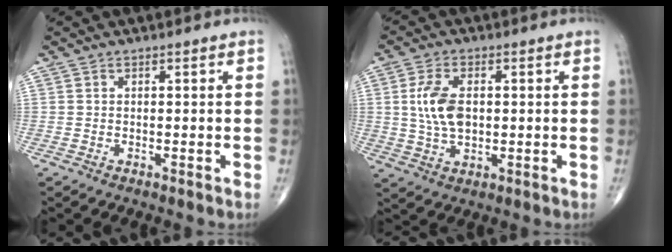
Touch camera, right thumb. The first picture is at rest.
{"total": 8.2, "force": [0.8, 4.8, 6.7], "torque": [-0.132, -0.002, 0.018]}